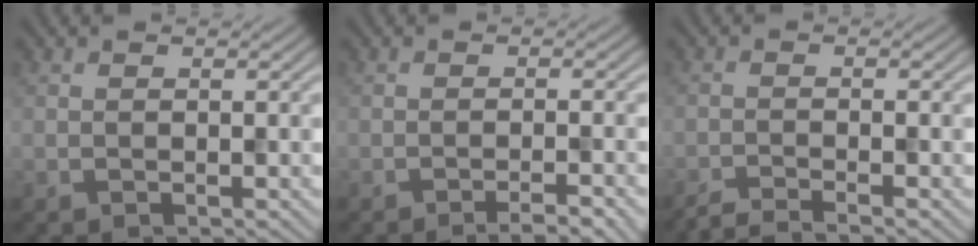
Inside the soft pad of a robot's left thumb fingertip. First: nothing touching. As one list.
[{"total": 3.9, "force": [-2.6, 0.6, 2.9], "torque": [-0.037, 0.011, -0.044]}, {"total": 3.5, "force": [-2.9, 0.3, 1.9], "torque": [-0.028, 0.001, -0.065]}]